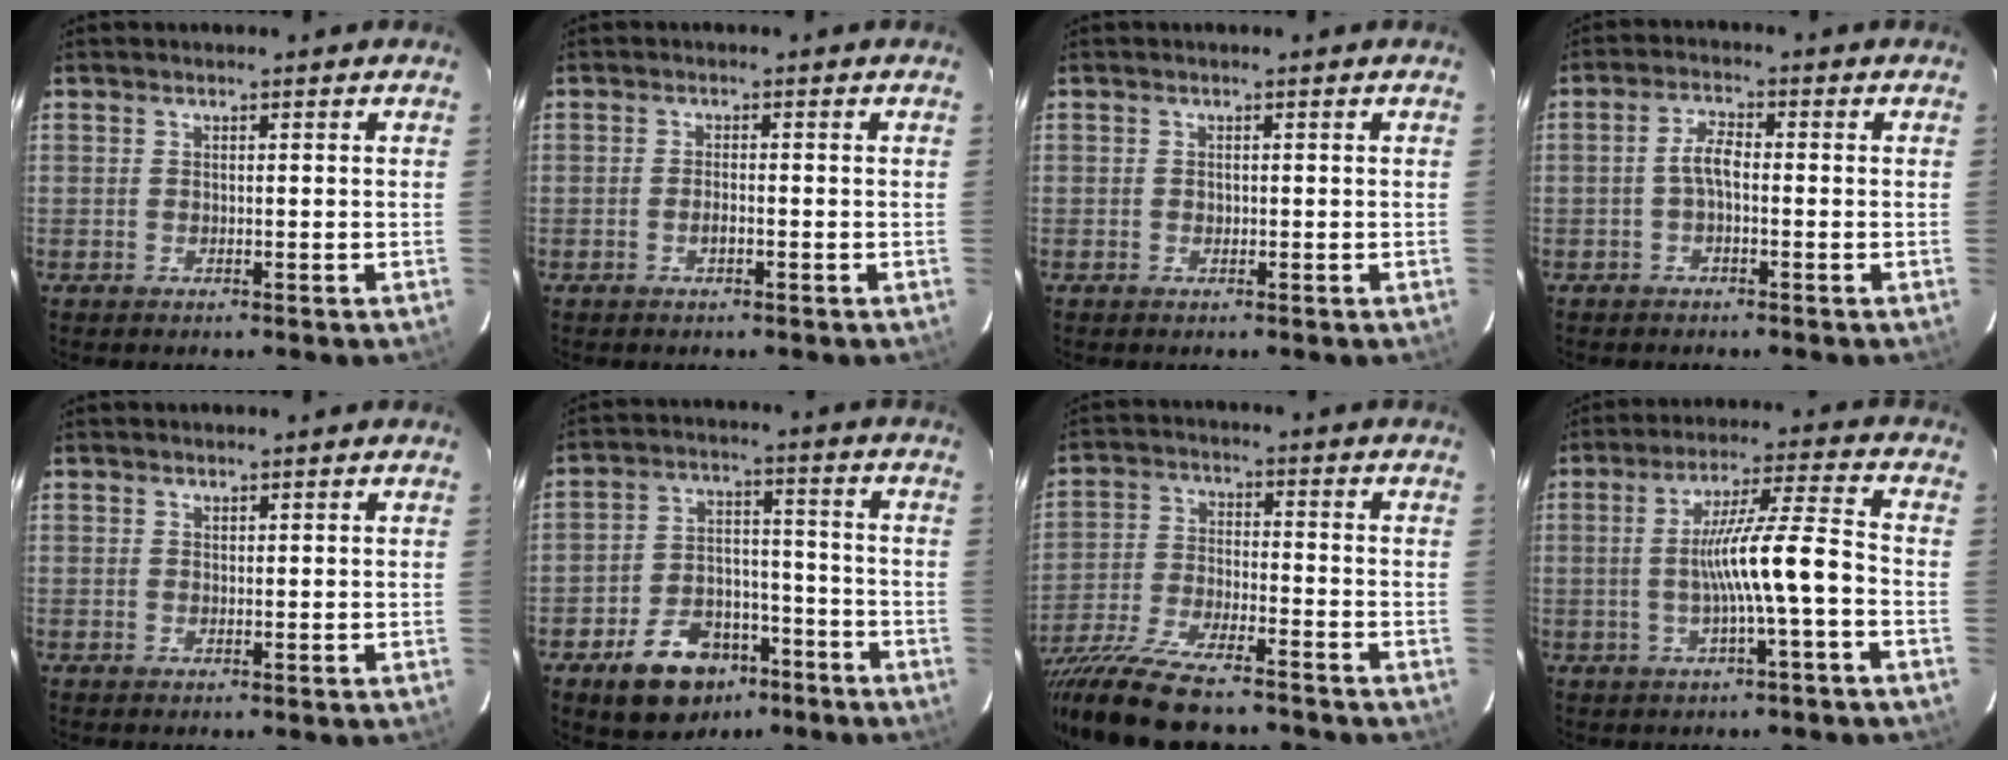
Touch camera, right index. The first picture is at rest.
{"total": 1.5, "force": [-0.8, 0.6, 1.2], "torque": [-0.024, 0.003, -0.015]}
{"total": 0.6, "force": [-0.2, 0.6, 0.0], "torque": [0.001, 0.000, -0.003]}
{"total": 3.1, "force": [-0.8, 1.3, 2.7], "torque": [-0.057, 0.012, -0.017]}
{"total": 0.6, "force": [0.4, 0.4, 0.0], "torque": [0.001, 0.002, 0.008]}
{"total": 13.8, "force": [-8.5, 8.7, 6.6], "torque": [-0.136, 0.026, -0.115]}
{"total": 20.7, "force": [-17.2, 4.3, 10.7], "torque": [-0.222, -0.055, -0.292]}
{"total": 9.8, "force": [-2.5, -0.3, 9.5], "torque": [-0.168, 0.007, -0.036]}